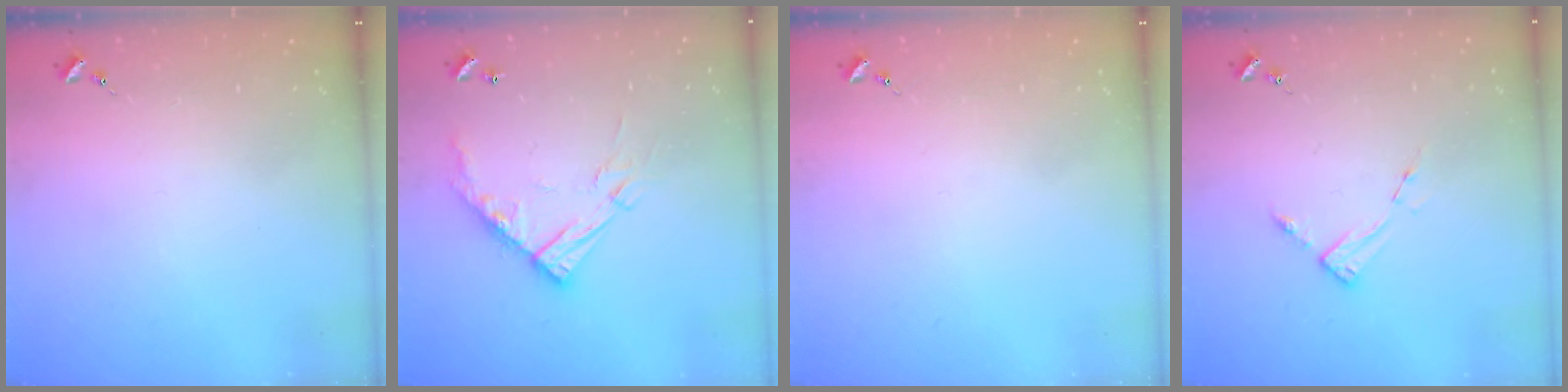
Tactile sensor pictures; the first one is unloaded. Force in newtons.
{"total": 14.3, "press": 14.3, "slide": 1.0}
{"total": 0.0}
{"total": 3.6, "press": 3.5, "slide": 0.4}